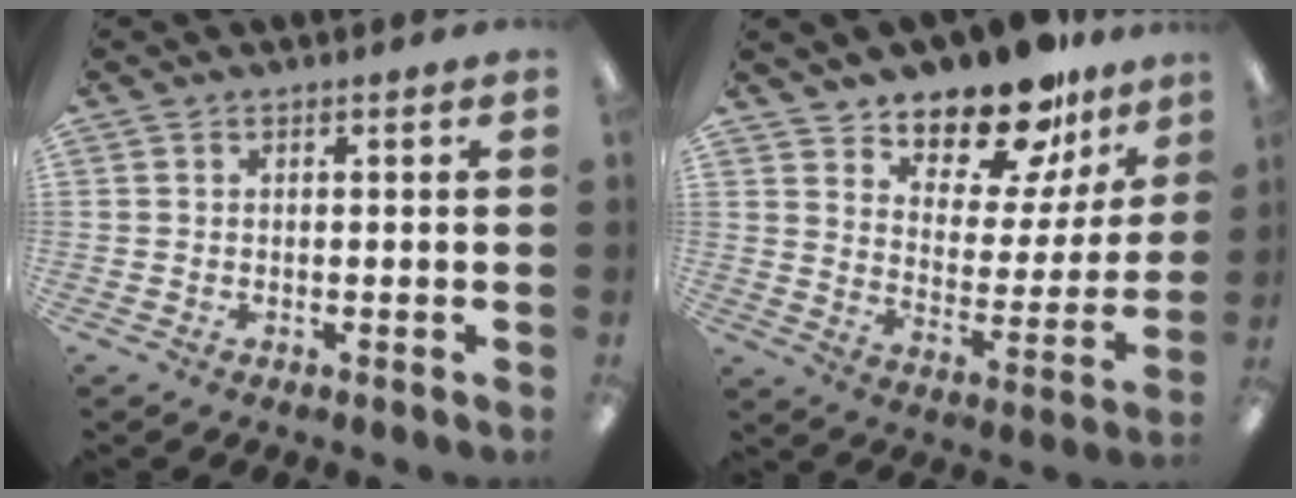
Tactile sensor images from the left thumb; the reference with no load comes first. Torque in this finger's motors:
{"motor_torque": [0.21, 0.61, 1.41, -1.36, 0.18]}